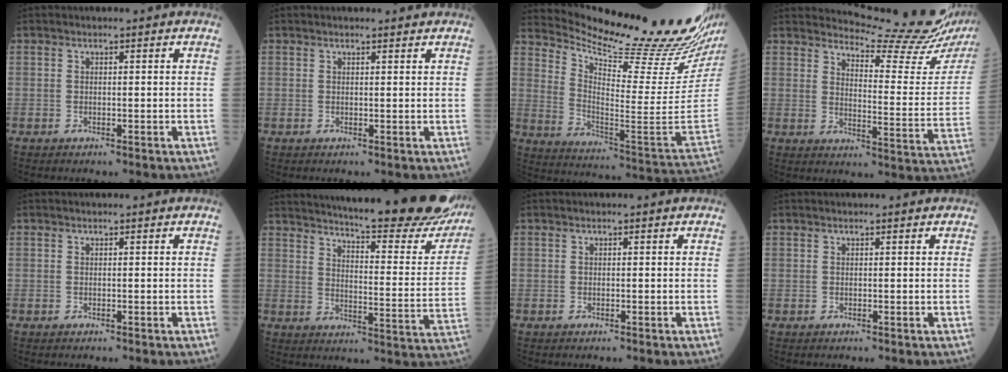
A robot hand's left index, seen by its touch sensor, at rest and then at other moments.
{"total": 1.4, "force": [1.4, 0.1, 0.3], "torque": [-0.008, 0.003, 0.017]}
{"total": 25.2, "force": [23.2, -0.8, 9.7], "torque": [-0.172, -0.130, 0.322]}
{"total": 16.1, "force": [15.5, -1.5, 3.8], "torque": [-0.061, -0.110, 0.184]}
{"total": 0.0}
{"total": 29.1, "force": [25.7, 3.8, 13.1], "torque": [-0.198, -0.093, 0.313]}
{"total": 0.0}
{"total": 0.0}